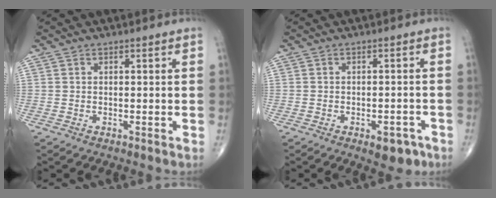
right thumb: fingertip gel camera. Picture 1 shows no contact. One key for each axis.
{"total": 5.1, "fx": -2.8, "fy": 2.6, "fz": 3.4, "tx": -0.025, "ty": 0.015, "tz": -0.030}